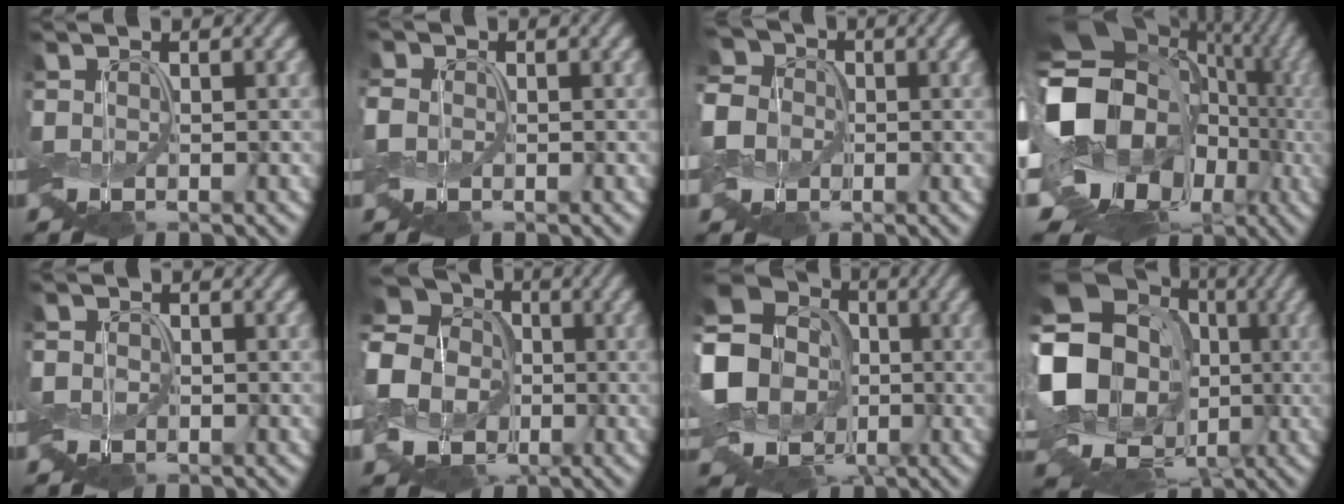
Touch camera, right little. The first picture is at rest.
{"total": 1.1, "force": [-0.2, 1.0, 0.4], "torque": [-0.015, 0.003, -0.007]}
{"total": 8.4, "force": [-0.3, 7.6, 3.4], "torque": [-0.091, 0.013, -0.042]}
{"total": 17.9, "force": [-2.2, 14.6, 10.1], "torque": [-0.161, -0.027, -0.031]}
{"total": 0.8, "force": [-0.2, 0.7, 0.2], "torque": [-0.007, 0.002, -0.006]}
{"total": 12.3, "force": [-2.7, 11.0, 4.7], "torque": [-0.141, 0.006, -0.088]}
{"total": 19.5, "force": [-0.6, 17.3, 8.9], "torque": [-0.238, 0.010, -0.059]}
{"total": 22.2, "force": [-0.7, 19.6, 10.3], "torque": [-0.218, 0.013, -0.056]}